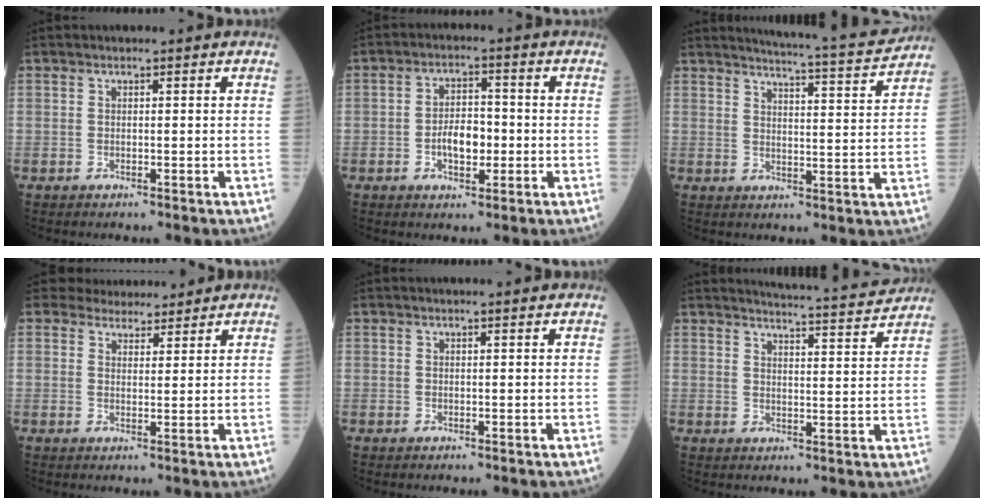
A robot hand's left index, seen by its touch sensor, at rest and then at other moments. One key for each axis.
{"total": 5.2, "fx": -1.1, "fy": 2.7, "fz": 4.3, "tx": -0.081, "ty": 0.007, "tz": -0.020}
{"total": 11.8, "fx": 11.4, "fy": -0.8, "fz": 3.1, "tx": -0.052, "ty": -0.031, "tz": 0.143}
{"total": 5.8, "fx": 5.4, "fy": 2.0, "fz": 0.6, "tx": -0.002, "ty": 0.005, "tz": 0.075}
{"total": 1.8, "fx": 1.7, "fy": -0.1, "fz": 0.5, "tx": -0.010, "ty": 0.004, "tz": 0.022}
{"total": 10.6, "fx": 10.3, "fy": -0.7, "fz": 2.3, "tx": -0.043, "ty": -0.017, "tz": 0.129}